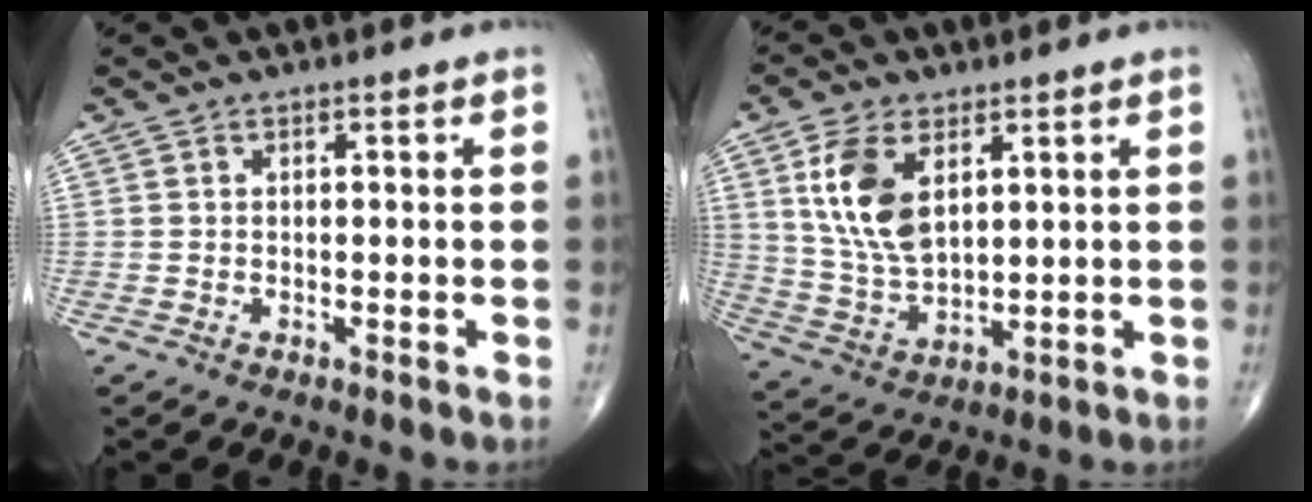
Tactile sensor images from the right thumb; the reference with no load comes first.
{"total": 11.9, "force": [4.3, 6.5, 9.0], "torque": [-0.173, -0.016, 0.092]}